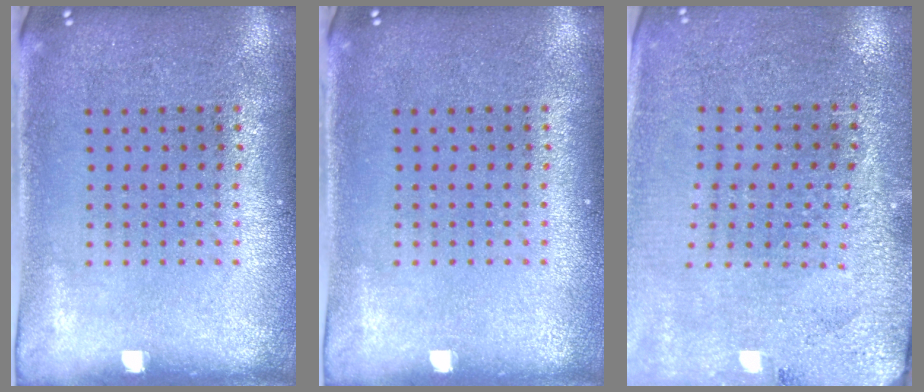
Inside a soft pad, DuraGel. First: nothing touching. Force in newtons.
{"total": 0.0}
{"total": 2.8, "press": 2.8, "slide": 0.1}